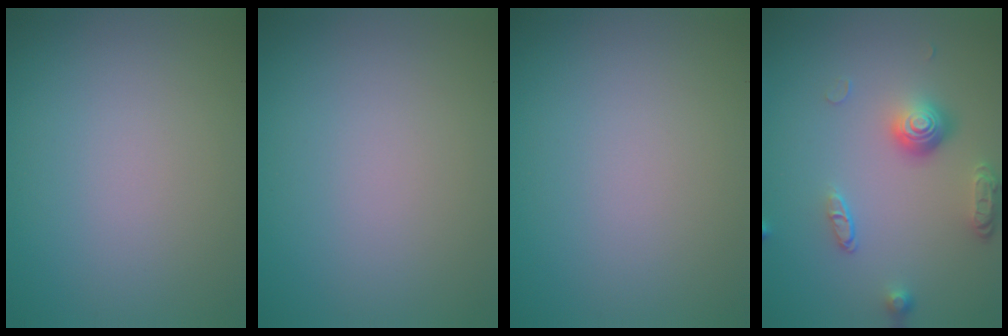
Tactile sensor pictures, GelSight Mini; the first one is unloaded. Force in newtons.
{"total": 0.0}
{"total": 0.0}
{"total": 4.0, "press": 2.9, "slide": 2.7}